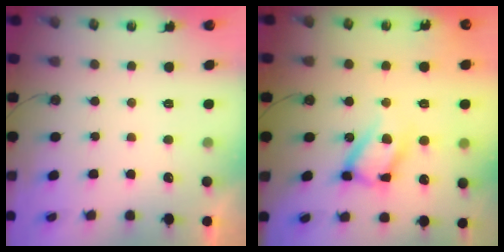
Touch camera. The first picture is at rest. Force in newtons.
{"total": 17.2, "press": 17.2, "slide": 1.7}